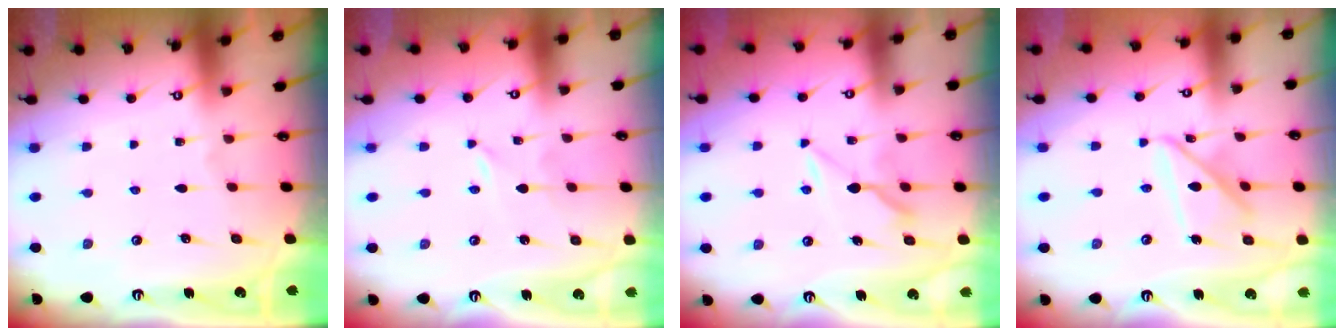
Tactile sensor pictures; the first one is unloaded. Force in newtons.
{"total": 0.0}
{"total": 6.1, "press": 6.1, "slide": 0.7}
{"total": 10.4, "press": 10.4, "slide": 0.9}